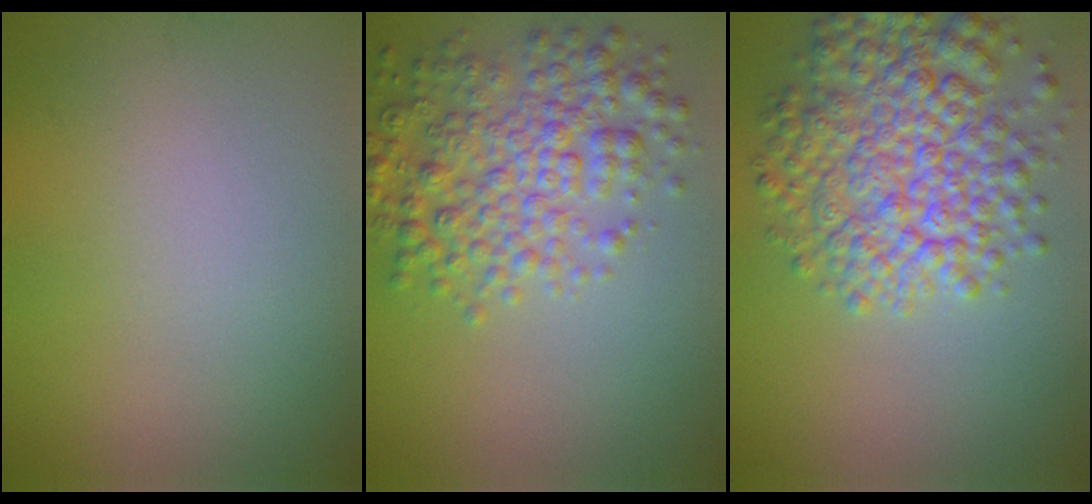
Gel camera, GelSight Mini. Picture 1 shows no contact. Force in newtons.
{"total": 5.5, "press": 5.5, "slide": 0.1}
{"total": 7.8, "press": 7.8, "slide": 0.3}